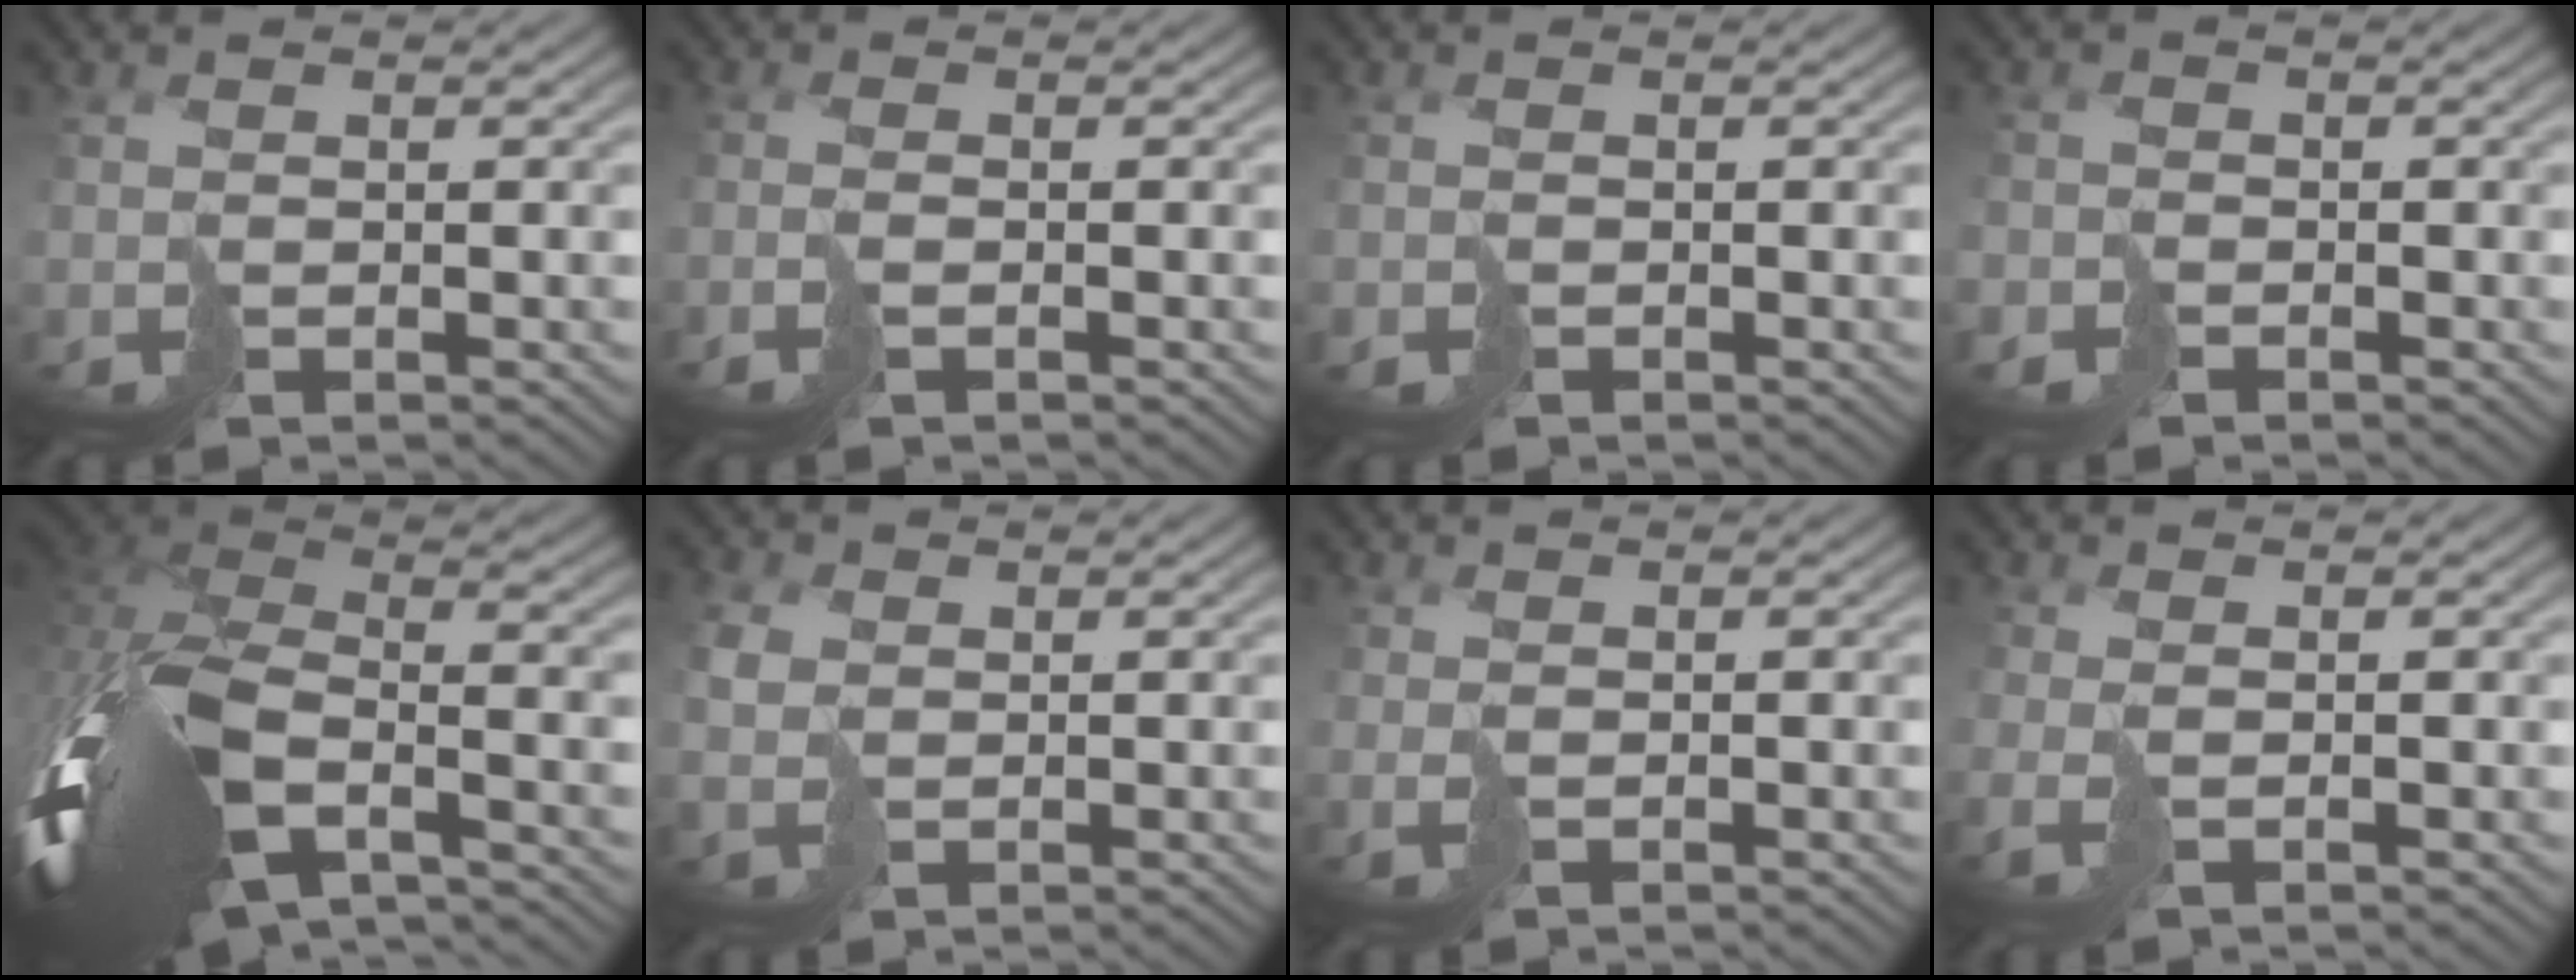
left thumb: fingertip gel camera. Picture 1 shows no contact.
{"total": 2.0, "force": [-1.0, 0.5, 1.6], "torque": [-0.036, -0.001, -0.025]}
{"total": 0.6, "force": [-0.4, 0.3, 0.2], "torque": [-0.009, -0.002, -0.009]}
{"total": 1.8, "force": [-1.5, 1.0, 0.0], "torque": [0.003, -0.007, -0.034]}
{"total": 14.2, "force": [-4.2, 7.2, 11.6], "torque": [-0.281, -0.019, -0.053]}
{"total": 2.9, "force": [0.9, 2.2, 1.8], "torque": [-0.061, -0.001, 0.021]}
{"total": 0.9, "force": [0.2, 0.3, 0.8], "torque": [-0.023, -0.001, 0.005]}
{"total": 1.5, "force": [-0.4, 0.6, 1.4], "torque": [-0.037, -0.001, -0.008]}